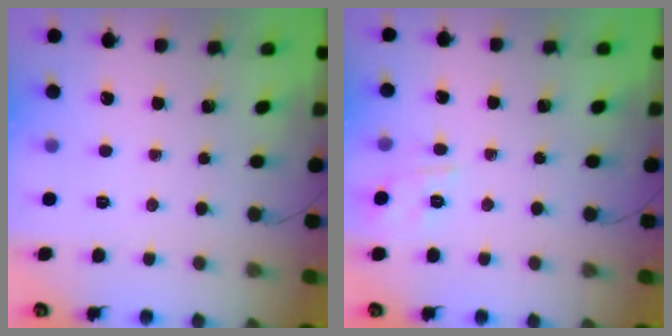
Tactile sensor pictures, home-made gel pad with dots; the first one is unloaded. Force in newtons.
{"total": 2.1, "press": 1.6, "slide": 1.5}